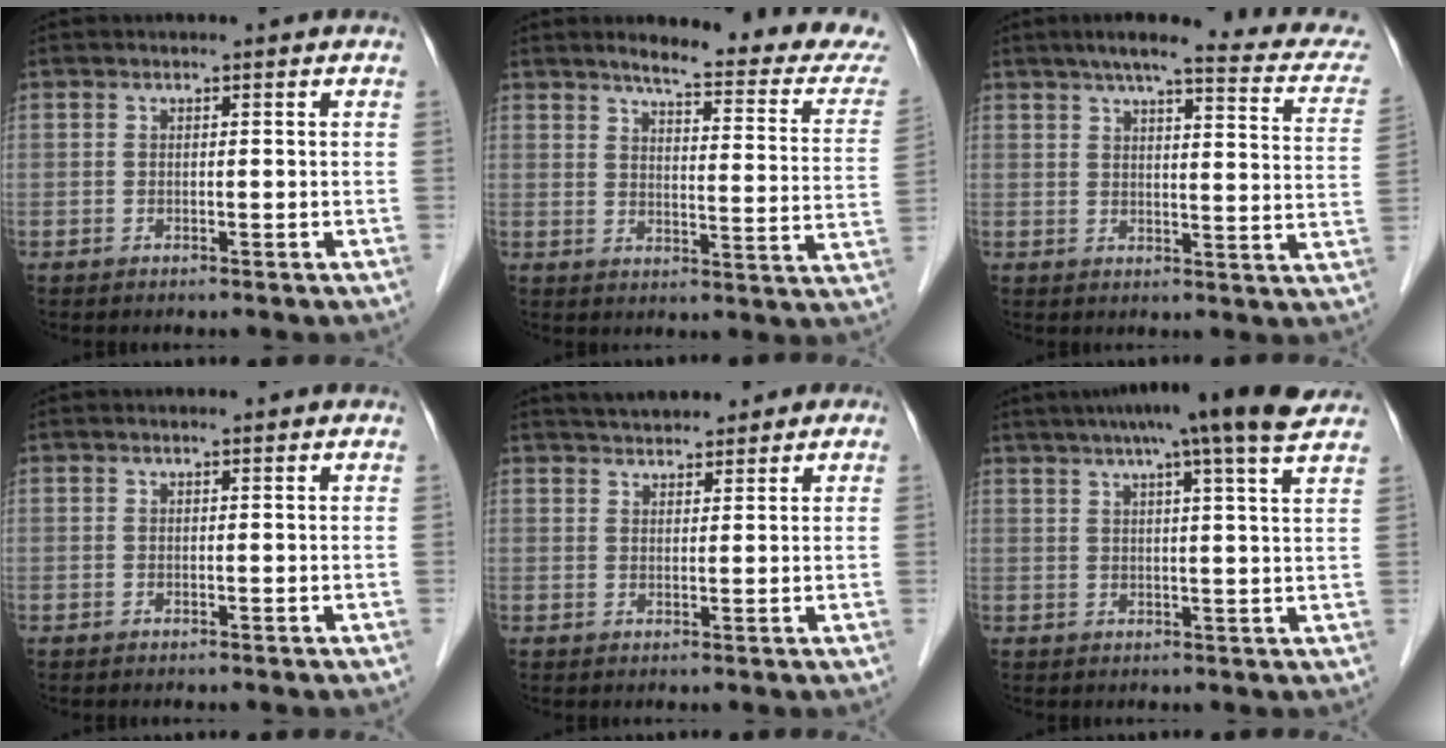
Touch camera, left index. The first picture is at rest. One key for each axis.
{"total": 17.8, "fx": 16.0, "fy": 1.7, "fz": 7.6, "tx": -0.084, "ty": -0.050, "tz": 0.180}
{"total": 18.5, "fx": 15.7, "fy": 2.5, "fz": 9.6, "tx": -0.118, "ty": -0.001, "tz": 0.177}
{"total": 0.0}
{"total": 5.9, "fx": 5.2, "fy": 2.1, "fz": 2.0, "tx": -0.024, "ty": 0.028, "tz": 0.080}
{"total": 13.2, "fx": 10.2, "fy": -0.7, "fz": 8.4, "tx": -0.133, "ty": 0.027, "tz": 0.120}